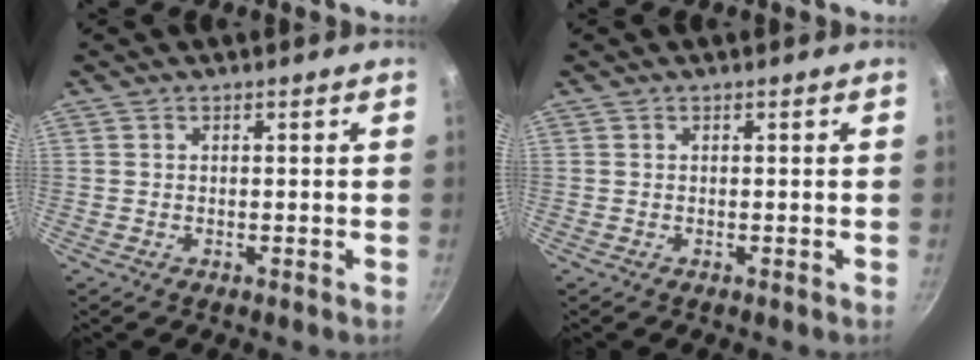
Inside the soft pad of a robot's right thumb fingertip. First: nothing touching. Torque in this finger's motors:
{"motor_torque": [0.00, 0.00, 0.02, 0.01, 0.00]}